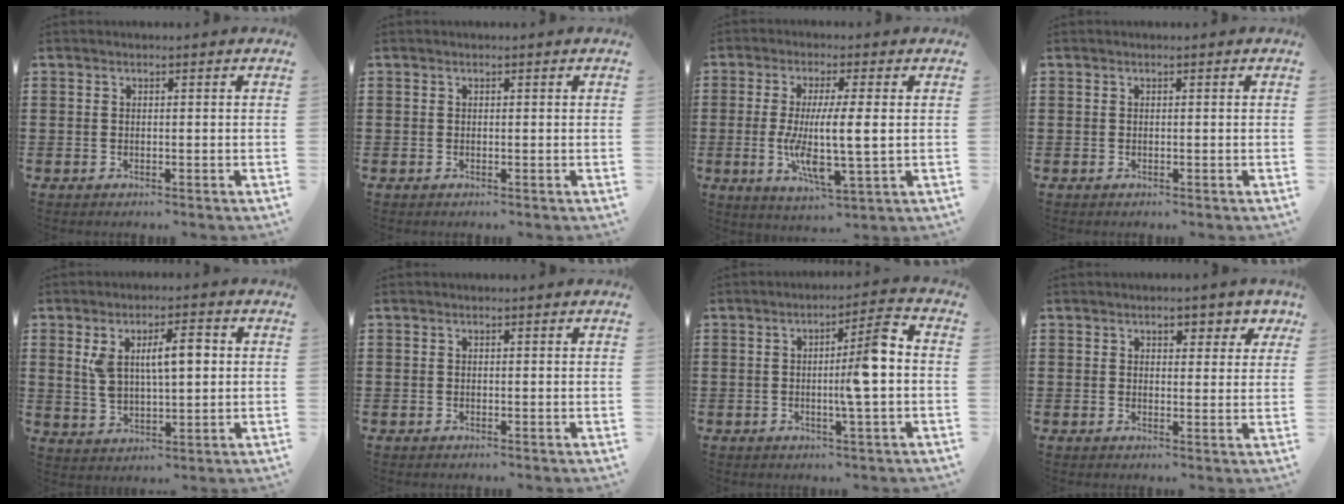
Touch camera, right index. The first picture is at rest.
{"total": 0.0}
{"total": 8.6, "force": [-0.1, 1.6, 8.4], "torque": [-0.165, -0.011, -0.003]}
{"total": 0.0}
{"total": 7.8, "force": [2.1, 3.2, 6.8], "torque": [-0.131, 0.008, 0.032]}
{"total": 0.0}
{"total": 6.8, "force": [-0.5, 0.2, 6.8], "torque": [-0.103, -0.008, -0.017]}
{"total": 3.1, "force": [1.9, 1.8, 1.6], "torque": [-0.024, 0.005, 0.027]}